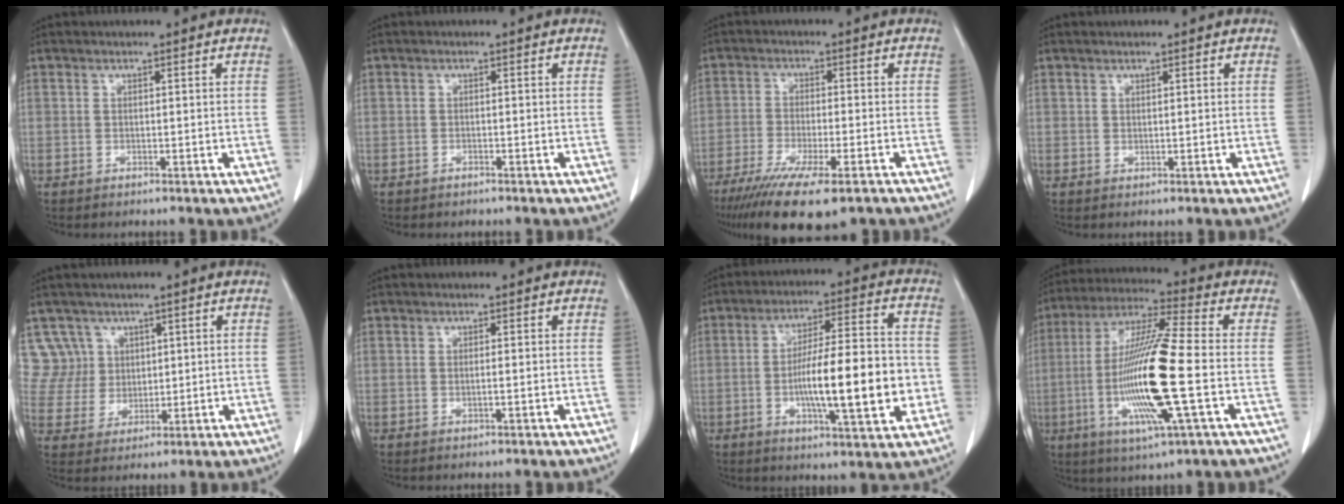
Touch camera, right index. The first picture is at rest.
{"total": 0.8, "force": [-0.6, 0.4, 0.2], "torque": [-0.010, 0.001, -0.010]}
{"total": 15.1, "force": [-10.7, 2.9, 10.3], "torque": [-0.168, -0.037, -0.170]}
{"total": 0.0}
{"total": 6.7, "force": [3.4, 5.8, -0.4], "torque": [0.013, 0.015, 0.075]}
{"total": 1.1, "force": [-0.1, 0.1, 1.1], "torque": [-0.022, -0.002, -0.001]}
{"total": 16.3, "force": [-2.5, 2.8, 15.8], "torque": [-0.257, 0.007, -0.038]}
{"total": 18.0, "force": [-3.5, 0.9, 17.7], "torque": [-0.362, -0.014, -0.069]}